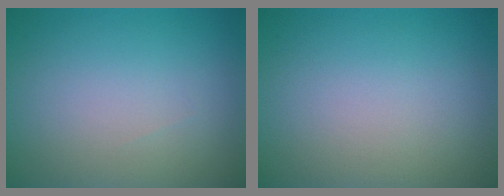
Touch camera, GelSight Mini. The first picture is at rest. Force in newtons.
{"total": 0.0}